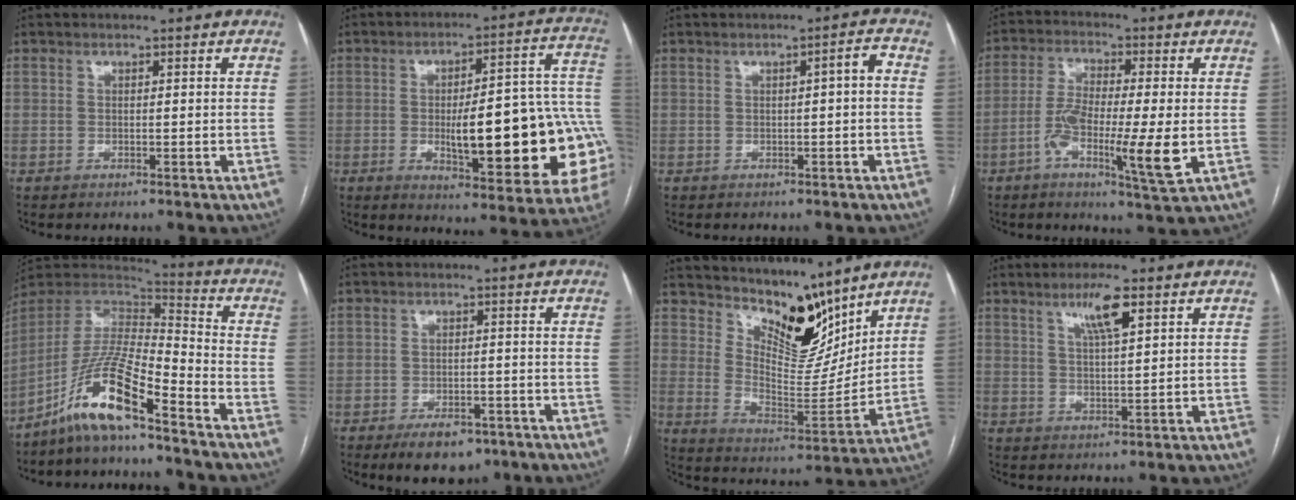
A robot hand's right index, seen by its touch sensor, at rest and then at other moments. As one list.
[{"total": 23.6, "force": [-4.2, 5.0, 22.7], "torque": [-0.224, 0.023, -0.041]}, {"total": 2.1, "force": [-0.1, 0.2, 2.1], "torque": [-0.027, 0.006, 0.000]}, {"total": 11.2, "force": [-2.9, 1.1, 10.8], "torque": [-0.198, -0.011, -0.055]}, {"total": 13.2, "force": [-9.2, 1.0, 9.4], "torque": [-0.188, 0.007, -0.174]}, {"total": 6.2, "force": [-4.2, 3.2, 3.3], "torque": [-0.048, 0.000, -0.058]}, {"total": 11.1, "force": [9.5, 3.8, 4.4], "torque": [-0.075, -0.014, 0.174]}, {"total": 5.6, "force": [3.0, 0.5, 4.7], "torque": [-0.085, 0.001, 0.054]}]